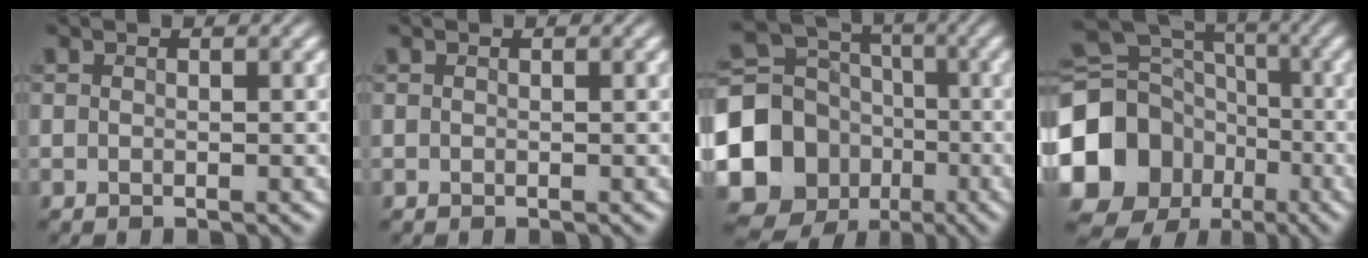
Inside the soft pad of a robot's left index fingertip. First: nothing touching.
{"total": 0.0}
{"total": 15.1, "force": [-4.3, 13.5, 5.1], "torque": [-0.127, -0.032, -0.101]}
{"total": 17.6, "force": [-5.3, 15.4, 6.6], "torque": [-0.155, -0.027, -0.124]}